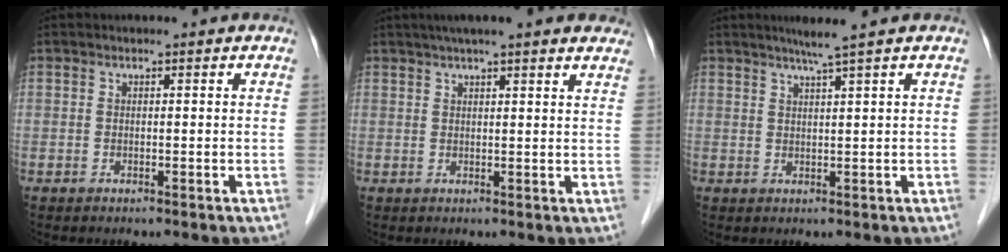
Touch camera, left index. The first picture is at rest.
{"total": 14.0, "force": [11.8, 1.7, 7.4], "torque": [-0.102, 0.036, 0.143]}
{"total": 3.1, "force": [2.2, -1.1, 1.8], "torque": [-0.034, -0.008, 0.044]}